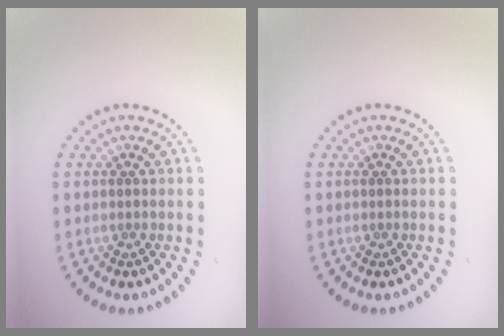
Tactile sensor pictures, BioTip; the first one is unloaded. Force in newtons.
{"total": 0.0}